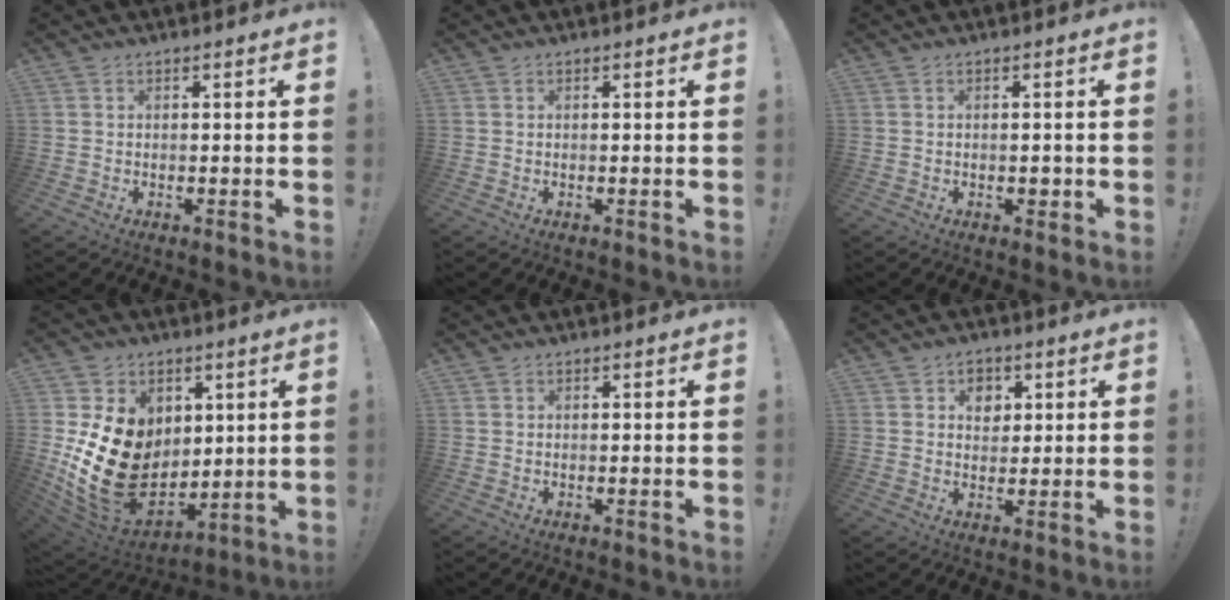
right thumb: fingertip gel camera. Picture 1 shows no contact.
{"total": 0.0}
{"total": 1.6, "force": [-0.4, 1.2, 1.0], "torque": [-0.021, 0.007, -0.006]}
{"total": 23.2, "force": [1.6, 18.1, 14.5], "torque": [-0.279, -0.024, 0.062]}
{"total": 0.6, "force": [0.5, 0.4, 0.1], "torque": [0.006, -0.003, 0.008]}
{"total": 5.9, "force": [2.2, 5.1, 2.0], "torque": [-0.017, -0.013, 0.039]}